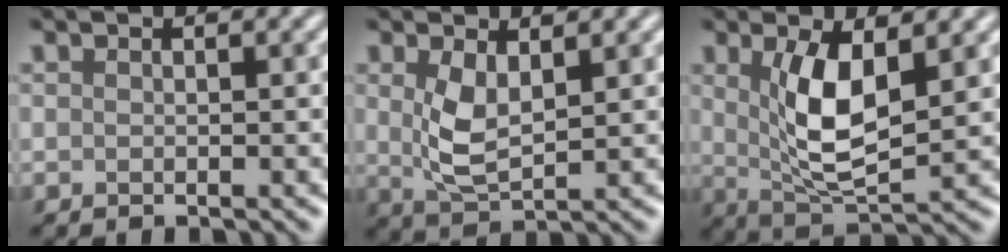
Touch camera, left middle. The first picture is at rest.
{"total": 3.6, "force": [1.0, 1.7, 3.1], "torque": [-0.073, -0.007, 0.025]}
{"total": 6.0, "force": [1.4, 2.2, 5.4], "torque": [-0.110, -0.011, 0.031]}